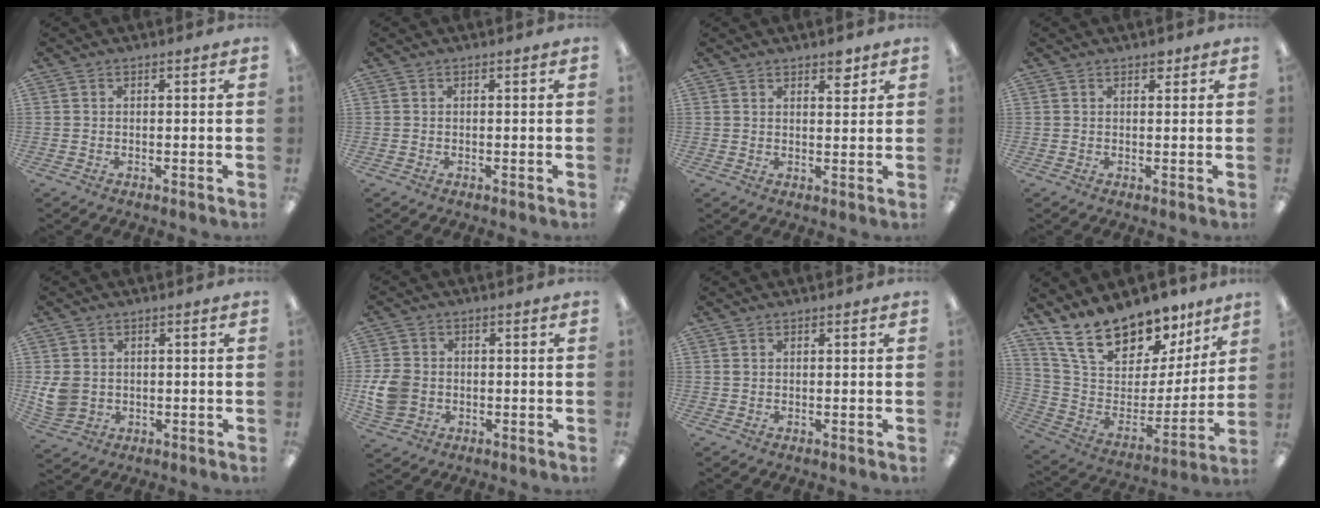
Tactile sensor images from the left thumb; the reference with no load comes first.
{"total": 0.0}
{"total": 3.9, "force": [3.0, 1.7, 1.8], "torque": [-0.008, -0.015, 0.047]}
{"total": 1.6, "force": [1.2, 0.9, 0.7], "torque": [0.000, -0.004, 0.017]}
{"total": 5.9, "force": [0.5, 5.1, 2.8], "torque": [-0.061, 0.008, 0.014]}
{"total": 7.8, "force": [-0.8, 6.5, 4.1], "torque": [-0.091, 0.012, -0.012]}
{"total": 0.7, "force": [0.3, 0.4, 0.4], "torque": [-0.008, 0.004, 0.005]}
{"total": 19.4, "force": [15.7, 8.5, 7.5], "torque": [-0.140, -0.119, 0.283]}